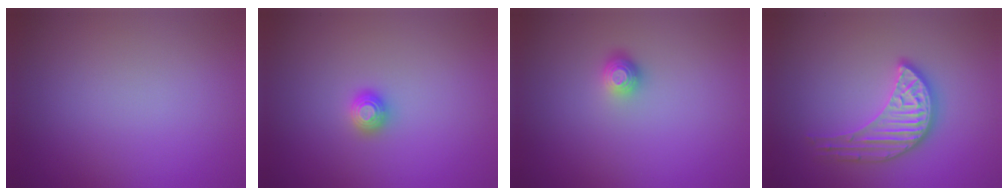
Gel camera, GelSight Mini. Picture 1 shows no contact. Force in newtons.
{"total": 1.2, "press": 1.2, "slide": 0.1}
{"total": 1.2, "press": 1.0, "slide": 0.7}
{"total": 3.7, "press": 3.4, "slide": 1.5}